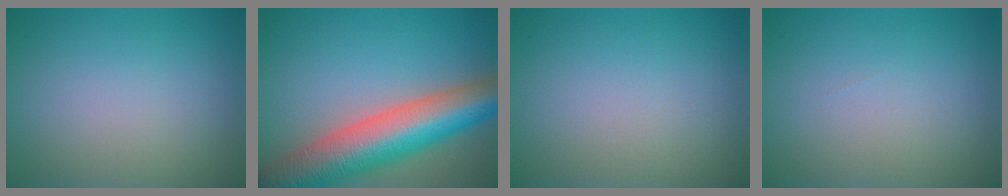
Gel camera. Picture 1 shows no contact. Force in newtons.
{"total": 11.5, "press": 11.5, "slide": 0.5}
{"total": 0.0}
{"total": 0.0}